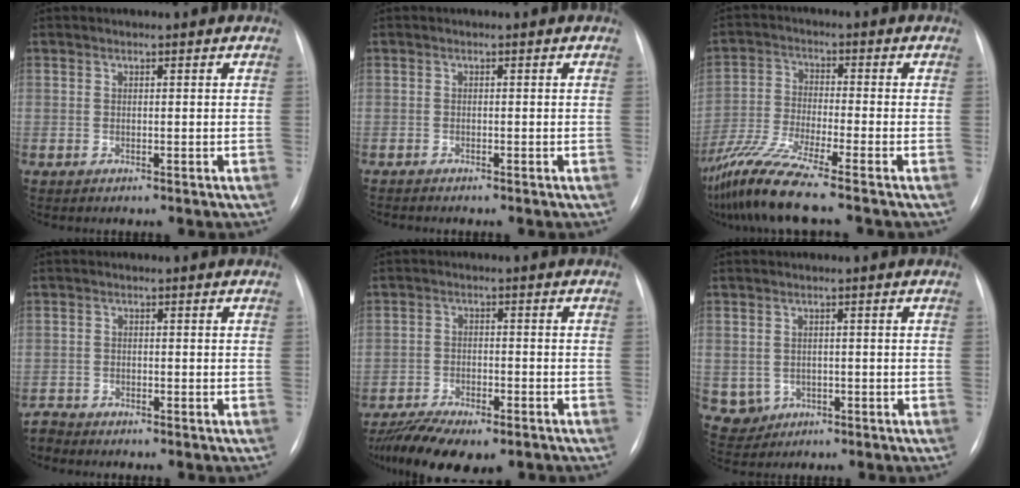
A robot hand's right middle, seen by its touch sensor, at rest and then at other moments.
{"total": 1.0, "force": [-0.9, -0.2, 0.3], "torque": [-0.008, -0.004, -0.014]}
{"total": 10.6, "force": [-8.2, -1.2, 6.6], "torque": [-0.140, -0.039, -0.155]}
{"total": 1.8, "force": [-1.7, -0.2, -0.6], "torque": [0.009, -0.011, -0.034]}
{"total": 11.2, "force": [-8.8, 3.5, 6.1], "torque": [-0.104, -0.010, -0.137]}
{"total": 3.9, "force": [-1.1, 3.7, 0.5], "torque": [-0.010, 0.002, -0.010]}